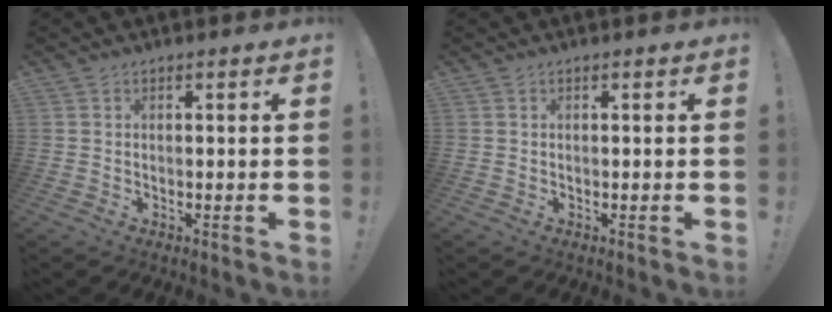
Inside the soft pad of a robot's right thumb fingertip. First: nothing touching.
{"total": 0.0}